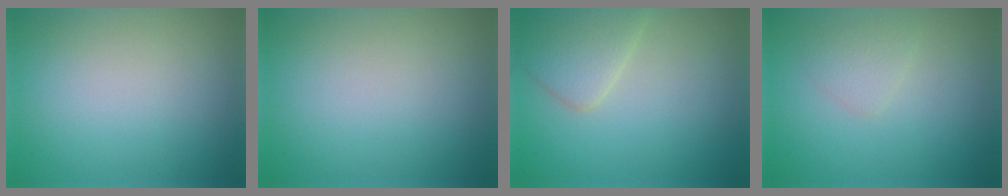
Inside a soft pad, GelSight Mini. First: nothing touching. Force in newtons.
{"total": 0.0}
{"total": 3.3, "press": 3.3, "slide": 0.1}
{"total": 1.4, "press": 1.4, "slide": 0.1}